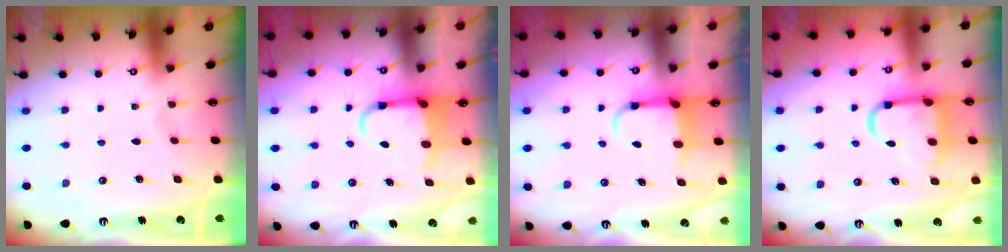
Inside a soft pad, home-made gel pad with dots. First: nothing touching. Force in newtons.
{"total": 5.7, "press": 5.5, "slide": 1.5}
{"total": 3.8, "press": 3.7, "slide": 1.0}
{"total": 10.6, "press": 10.5, "slide": 1.5}